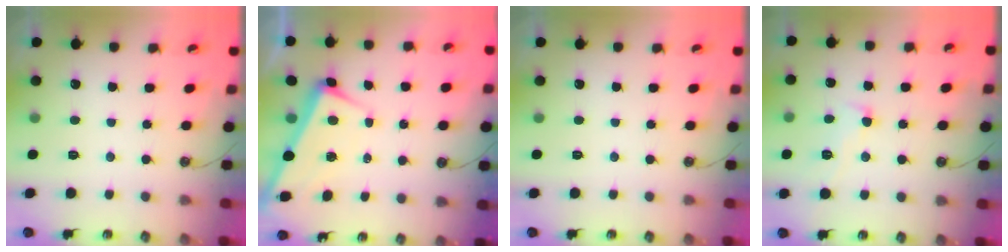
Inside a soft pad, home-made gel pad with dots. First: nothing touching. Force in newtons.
{"total": 2.0, "press": 1.9, "slide": 0.6}
{"total": 0.0}
{"total": 1.0, "press": 0.3, "slide": 0.9}